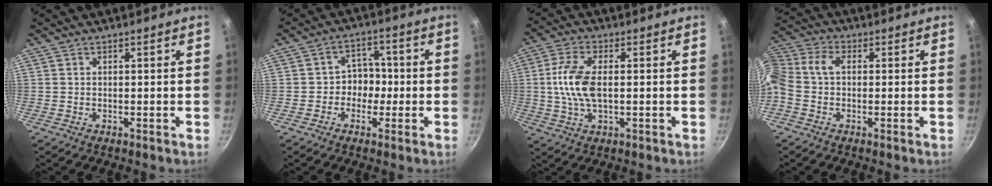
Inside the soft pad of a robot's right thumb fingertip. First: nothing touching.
{"total": 5.3, "force": [-1.2, 4.7, 2.3], "torque": [0.018, 0.018, -0.024]}
{"total": 6.4, "force": [0.3, 3.1, 5.6], "torque": [-0.119, 0.005, 0.005]}
{"total": 9.3, "force": [-0.3, 6.5, 6.7], "torque": [-0.158, 0.038, -0.025]}